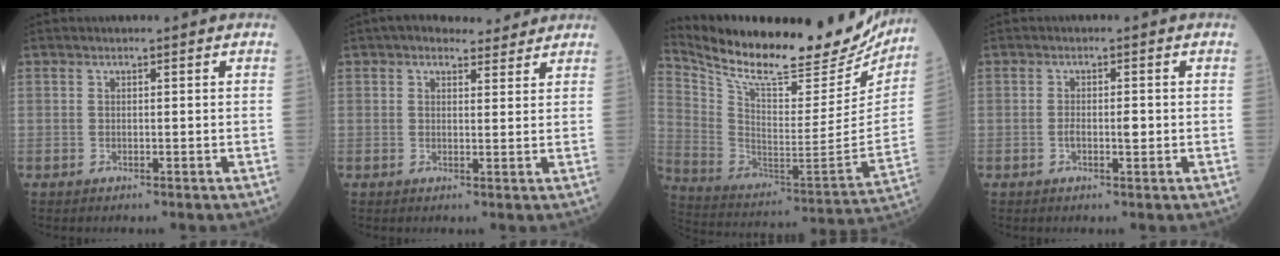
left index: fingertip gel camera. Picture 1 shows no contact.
{"total": 5.6, "force": [4.8, 2.3, 1.8], "torque": [-0.022, 0.019, 0.067]}
{"total": 28.3, "force": [24.5, 7.1, 12.3], "torque": [-0.223, -0.048, 0.355]}
{"total": 2.2, "force": [-0.3, 0.6, 2.0], "torque": [-0.039, 0.002, -0.006]}